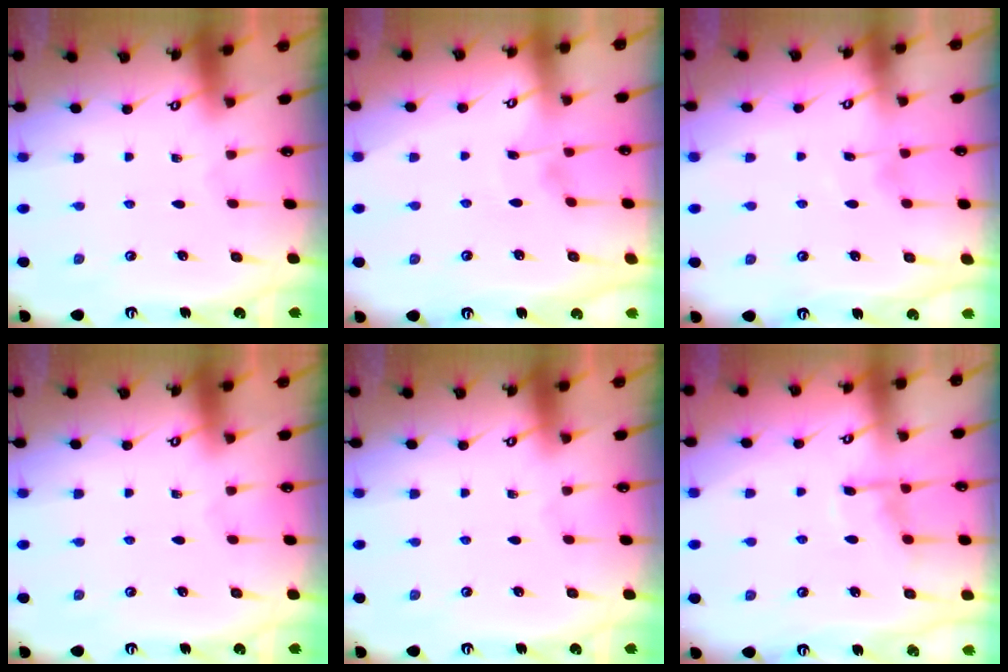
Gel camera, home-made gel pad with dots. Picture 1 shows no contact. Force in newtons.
{"total": 2.7, "press": 2.6, "slide": 0.4}
{"total": 4.5, "press": 4.4, "slide": 0.4}
{"total": 0.0}
{"total": 0.0}
{"total": 7.7, "press": 7.7, "slide": 0.7}